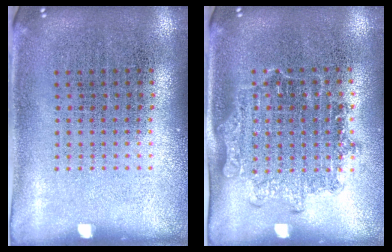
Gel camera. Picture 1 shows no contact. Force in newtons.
{"total": 1.3, "press": 1.1, "slide": 0.8}